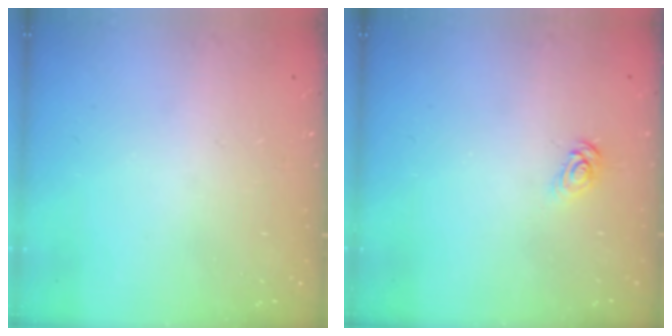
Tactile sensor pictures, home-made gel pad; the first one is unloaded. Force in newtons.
{"total": 3.4, "press": 3.4, "slide": 0.3}